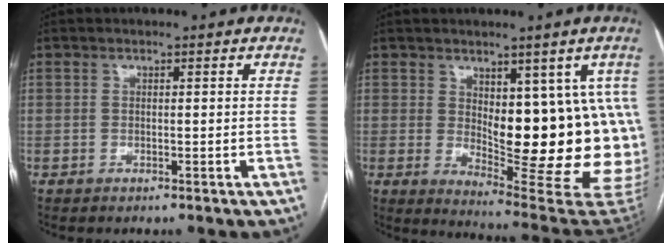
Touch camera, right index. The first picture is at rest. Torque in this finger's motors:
{"motor_torque": [1.74, 0.07, 0.79, 0.13]}